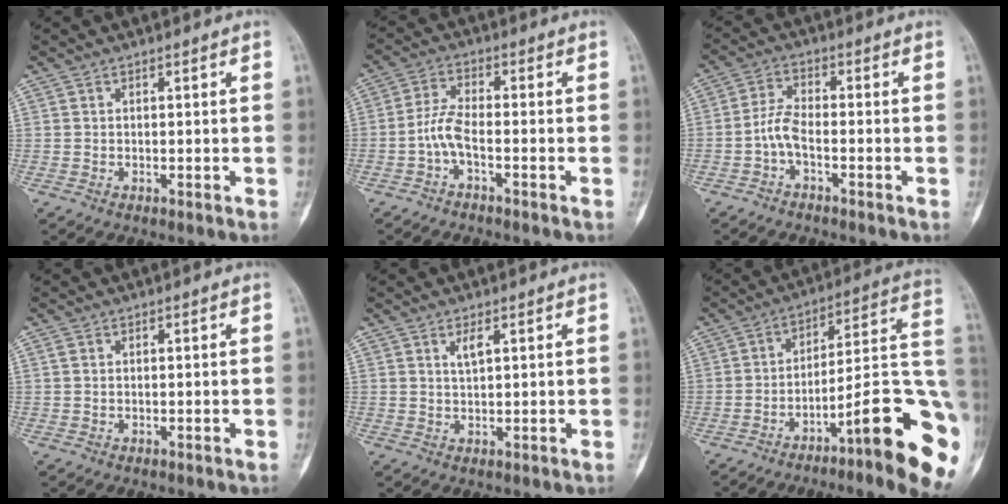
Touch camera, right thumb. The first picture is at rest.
{"total": 4.8, "force": [-2.2, 1.9, 3.8], "torque": [-0.083, 0.022, -0.048]}
{"total": 4.5, "force": [-2.0, 2.1, 3.4], "torque": [-0.070, 0.022, -0.047]}
{"total": 0.8, "force": [0.2, 0.7, 0.4], "torque": [-0.005, 0.001, 0.002]}
{"total": 2.2, "force": [1.1, 0.8, 1.7], "torque": [-0.024, -0.006, 0.023]}
{"total": 21.7, "force": [-9.1, 3.7, 19.4], "torque": [-0.204, 0.069, -0.131]}